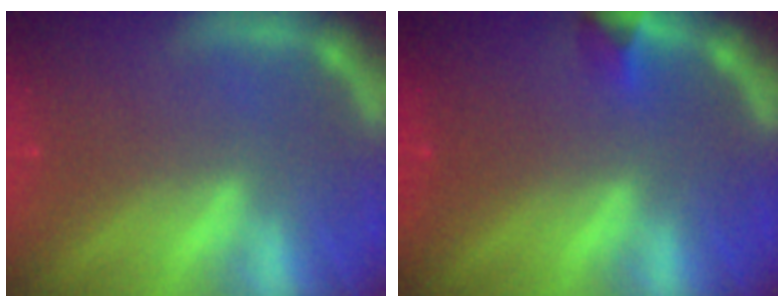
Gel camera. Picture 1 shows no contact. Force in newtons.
{"total": 1.4}